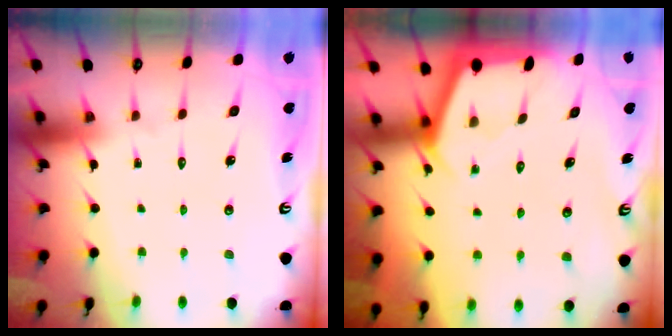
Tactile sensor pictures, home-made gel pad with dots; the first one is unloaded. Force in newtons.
{"total": 2.2, "press": 2.2, "slide": 0.1}